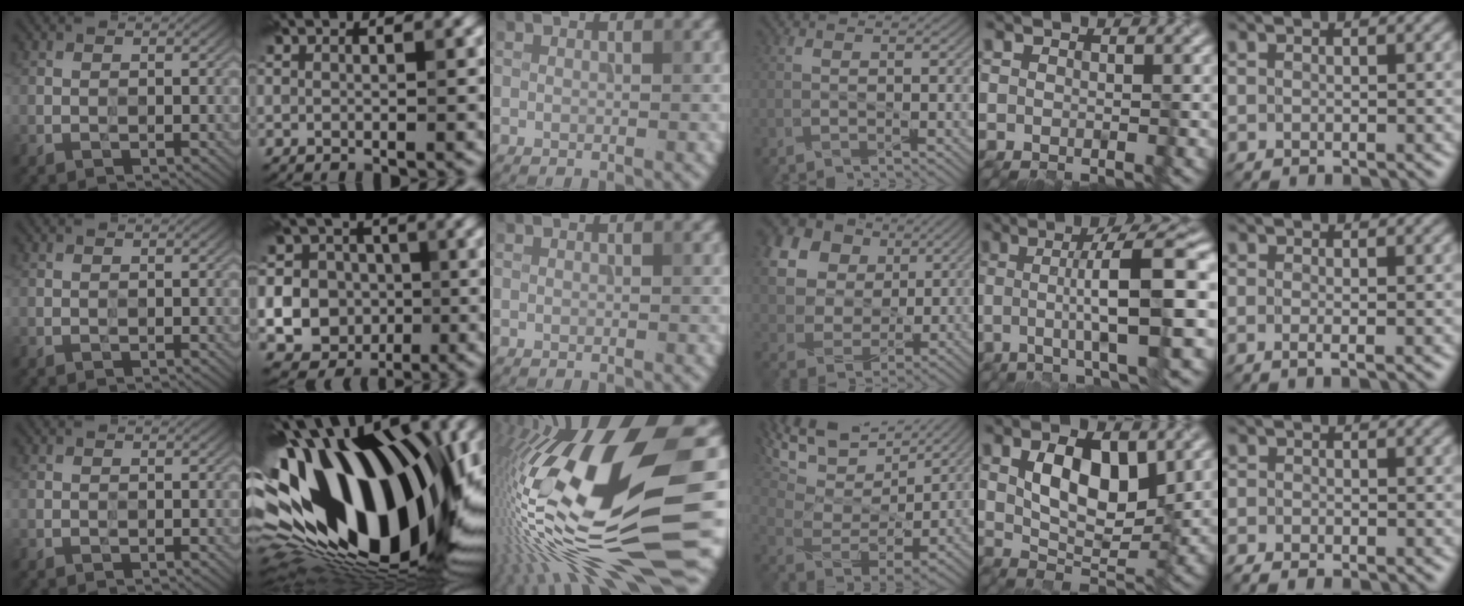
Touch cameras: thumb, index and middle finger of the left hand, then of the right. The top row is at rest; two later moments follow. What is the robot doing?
{"motion": "wipe", "object": "plastic plate"}